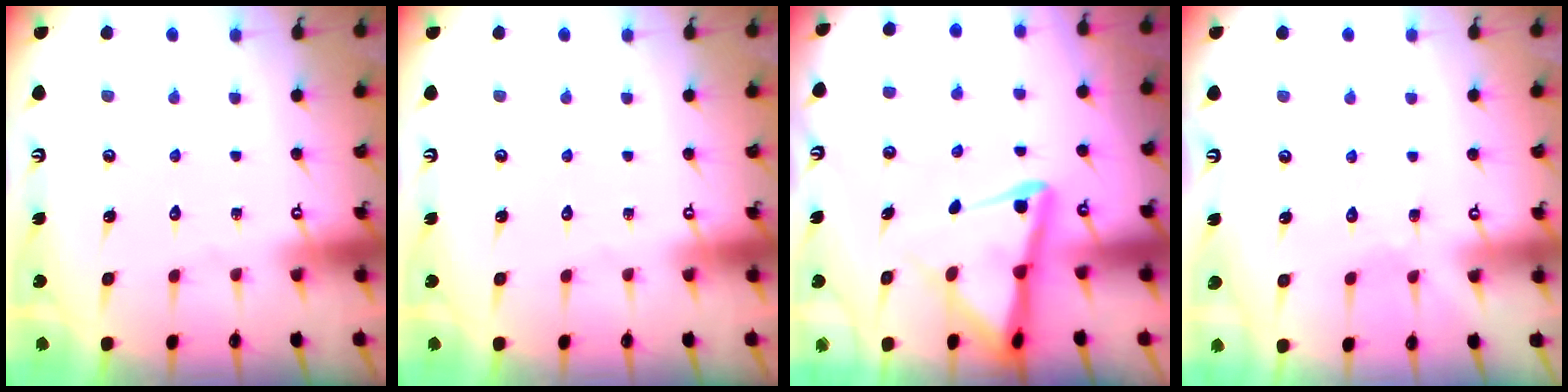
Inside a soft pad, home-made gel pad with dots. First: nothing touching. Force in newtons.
{"total": 0.0}
{"total": 8.1, "press": 8.0, "slide": 0.9}
{"total": 2.9, "press": 2.9, "slide": 0.4}